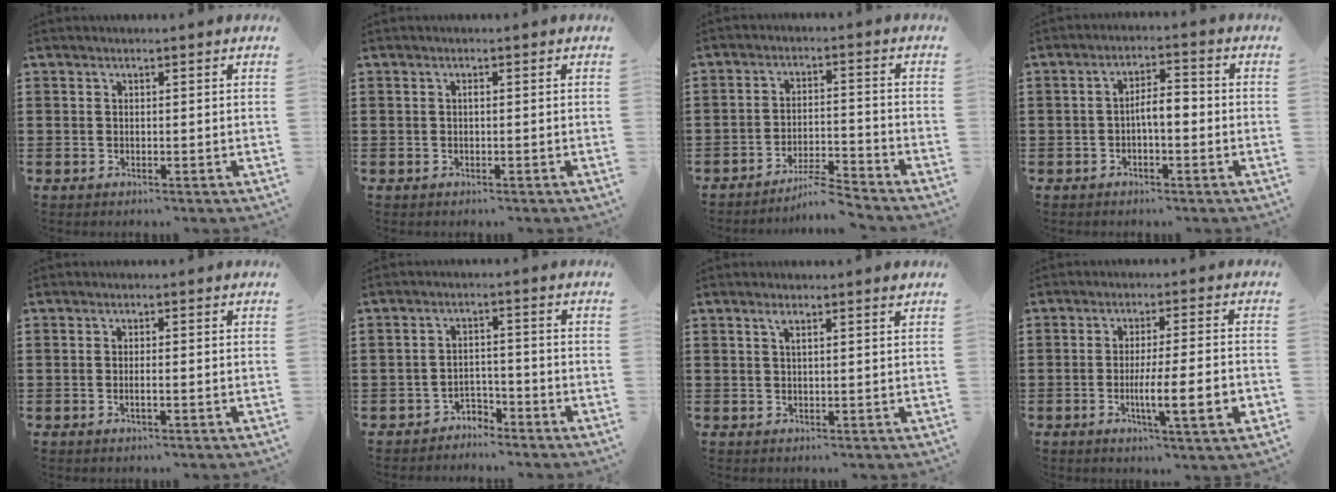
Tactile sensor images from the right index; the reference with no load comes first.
{"total": 0.6, "force": [-0.1, 0.1, 0.5], "torque": [-0.012, -0.004, -0.001]}
{"total": 5.0, "force": [-4.8, 0.1, 1.5], "torque": [-0.027, 0.000, -0.093]}
{"total": 3.9, "force": [-0.8, 1.4, 3.5], "torque": [-0.065, 0.009, -0.018]}
{"total": 1.2, "force": [-0.4, 0.1, 1.1], "torque": [-0.020, -0.003, -0.007]}
{"total": 2.9, "force": [-2.8, 0.7, 0.1], "torque": [-0.011, 0.003, -0.060]}
{"total": 1.6, "force": [0.9, 0.1, 1.3], "torque": [-0.028, 0.000, 0.015]}
{"total": 8.7, "force": [-2.4, 1.1, 8.3], "torque": [-0.142, -0.010, -0.040]}